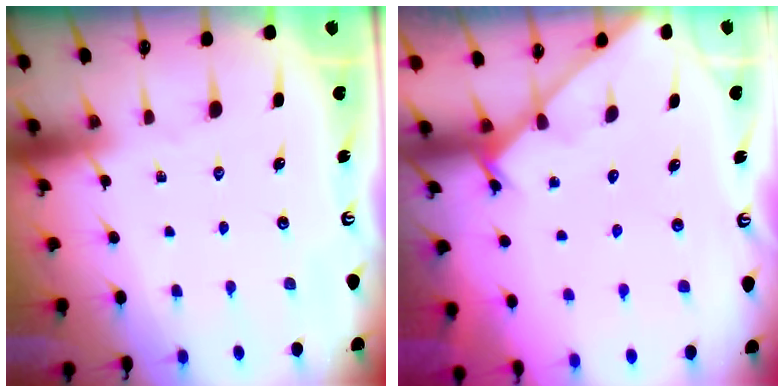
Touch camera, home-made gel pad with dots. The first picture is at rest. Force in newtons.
{"total": 1.1, "press": 1.1, "slide": 0.1}